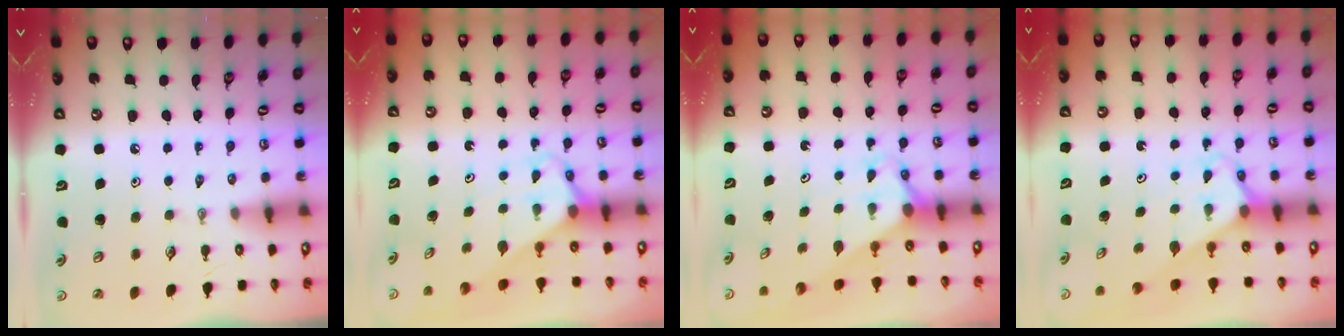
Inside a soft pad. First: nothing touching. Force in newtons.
{"total": 2.8, "press": 2.8, "slide": 0.2}
{"total": 2.9, "press": 2.9, "slide": 0.0}
{"total": 2.6, "press": 2.6, "slide": 0.2}